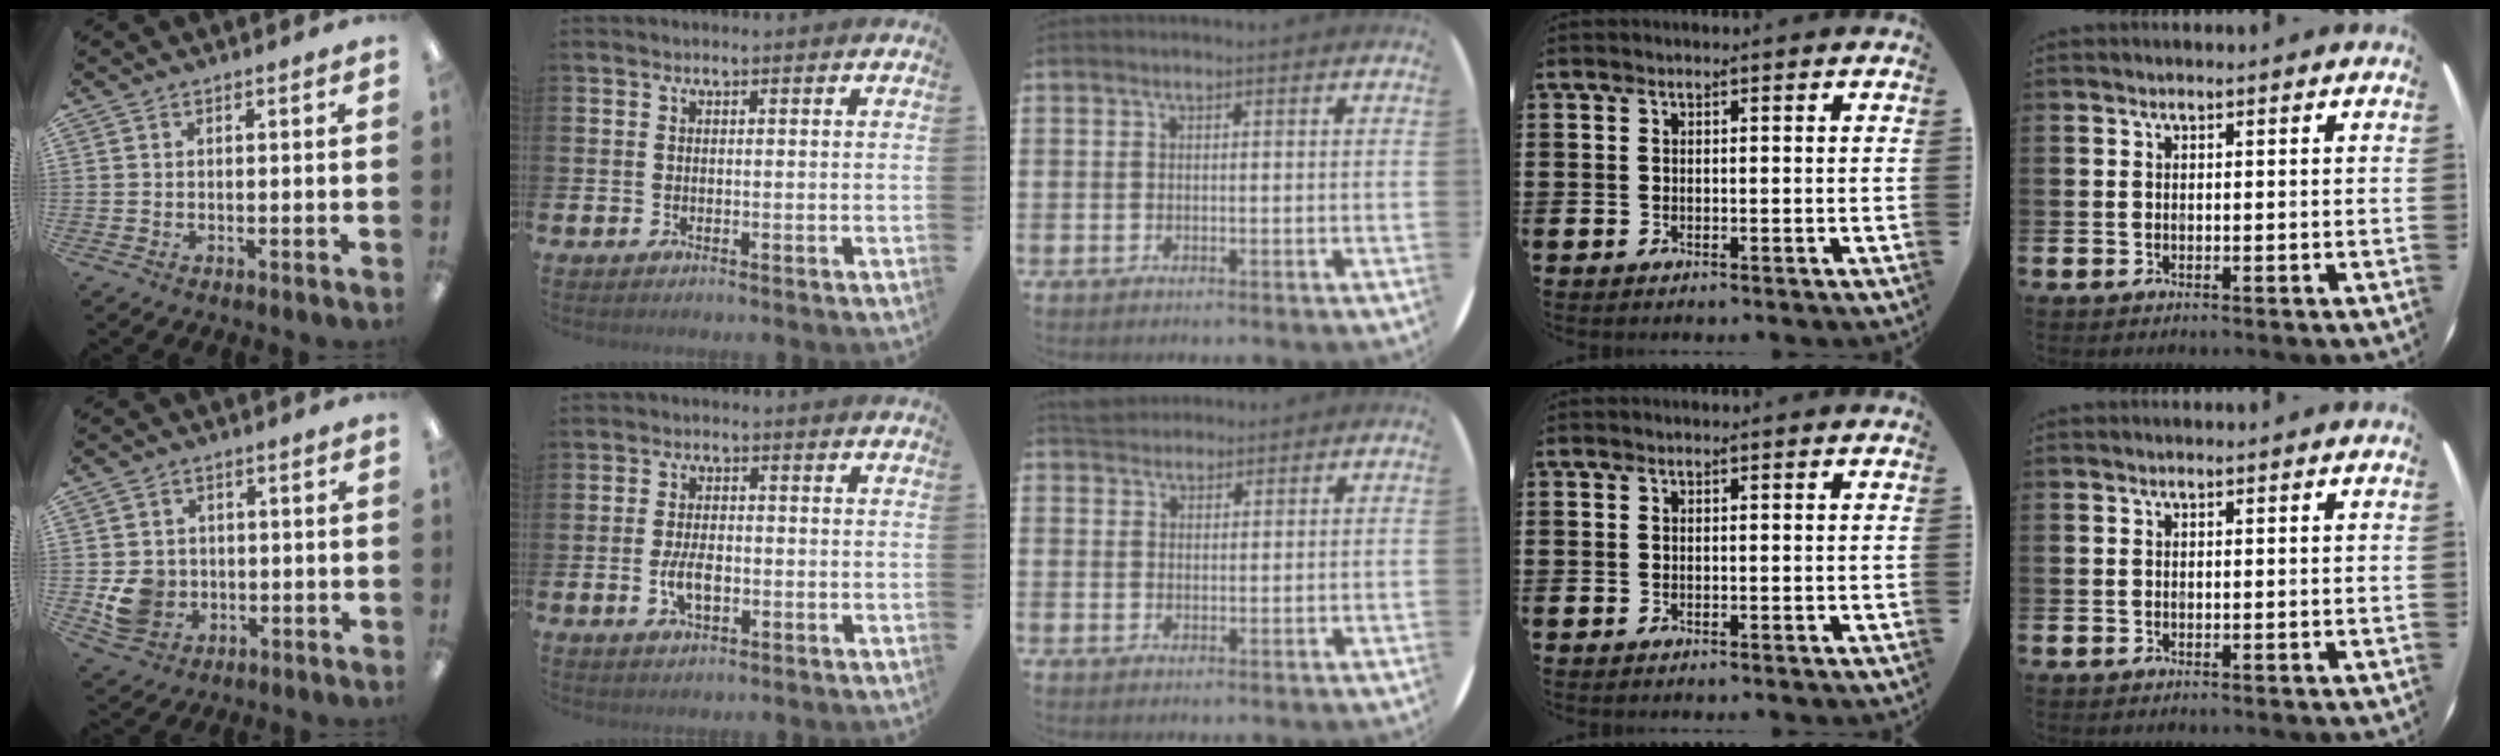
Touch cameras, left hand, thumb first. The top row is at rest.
{"thumb": {"total": 7.3, "force": [-1.1, 6.9, 2.4], "torque": [-0.038, 0.010, -0.013]}, "index": {"total": 4.1, "force": [-0.9, 2.1, 3.4], "torque": [-0.053, 0.001, -0.016]}, "middle": {"total": 2.8, "force": [2.6, 0.8, -0.1], "torque": [0.004, -0.002, 0.050]}}